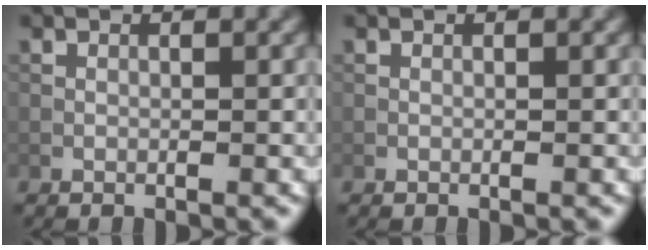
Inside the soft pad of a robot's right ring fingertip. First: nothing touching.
{"total": 0.0}